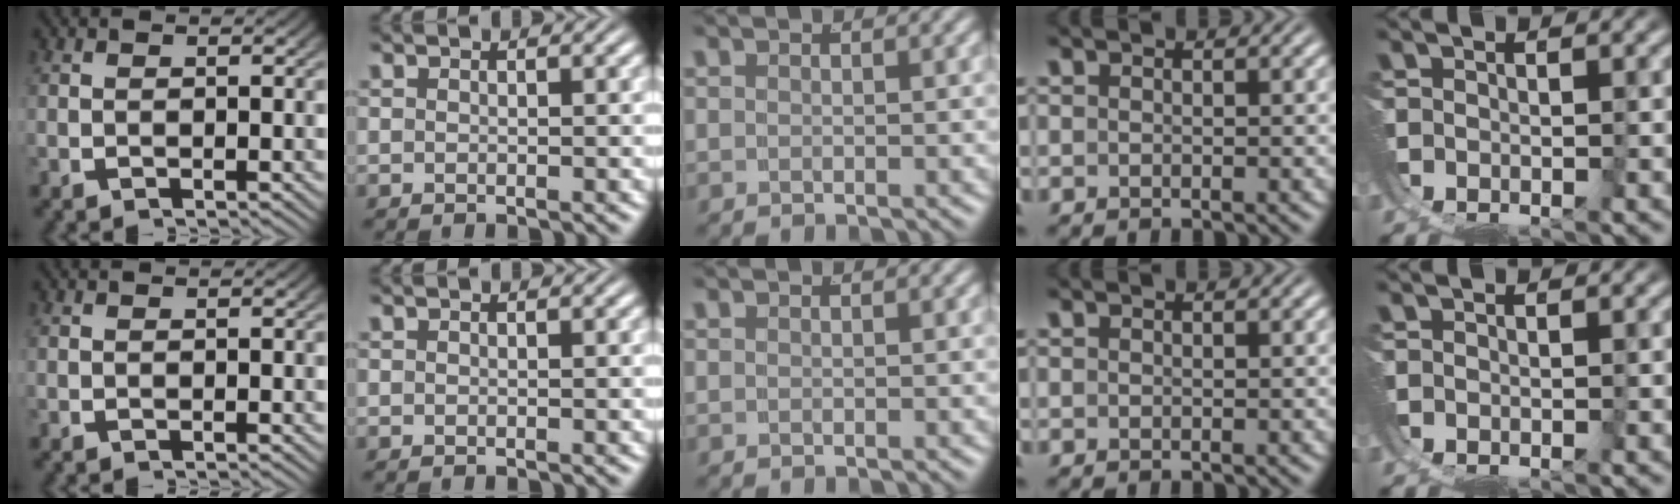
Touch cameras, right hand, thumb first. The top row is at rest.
{}